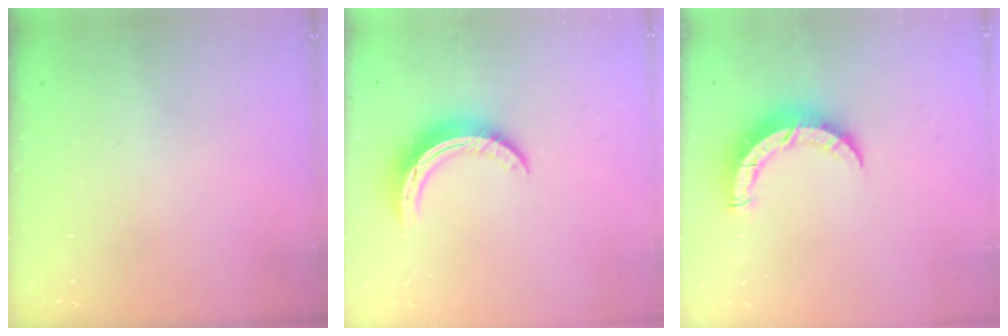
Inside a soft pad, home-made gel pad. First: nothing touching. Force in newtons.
{"total": 10.5, "press": 10.5, "slide": 0.2}
{"total": 8.1, "press": 8.1, "slide": 0.5}